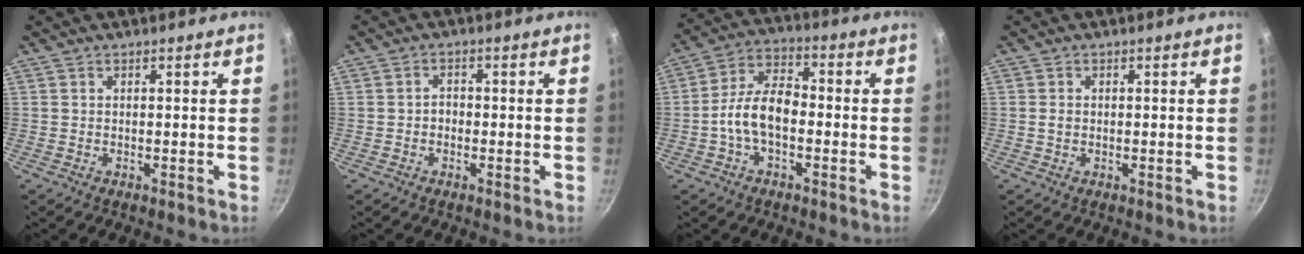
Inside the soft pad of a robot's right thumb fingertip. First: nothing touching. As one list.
[{"total": 1.8, "force": [-0.5, 1.4, 0.9], "torque": [-0.008, 0.009, -0.011]}, {"total": 9.8, "force": [-2.2, 5.5, 7.8], "torque": [-0.125, 0.043, -0.051]}, {"total": 1.2, "force": [0.0, 1.0, 0.7], "torque": [-0.008, 0.002, -0.001]}]